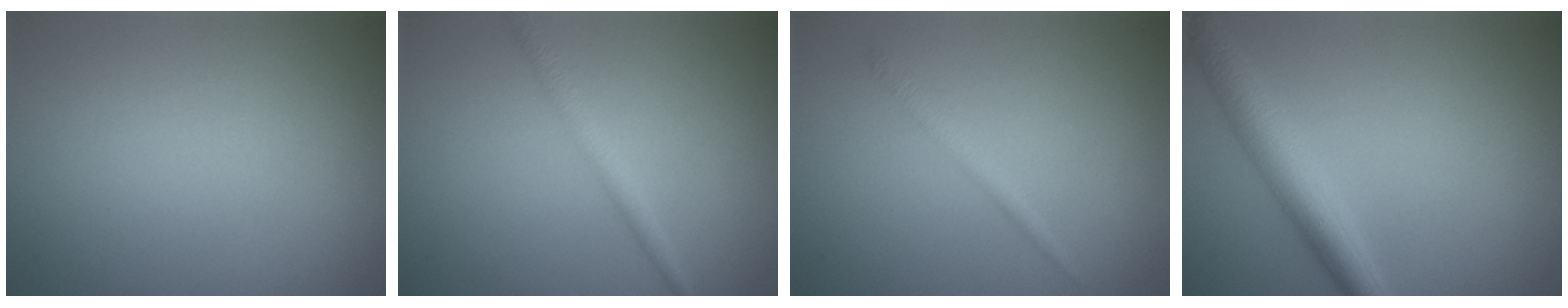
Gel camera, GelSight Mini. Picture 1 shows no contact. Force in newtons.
{"total": 1.8, "press": 1.8, "slide": 0.0}
{"total": 1.1, "press": 1.1, "slide": 0.1}
{"total": 4.5, "press": 4.5, "slide": 0.1}